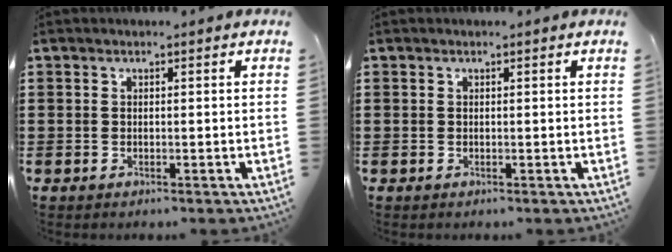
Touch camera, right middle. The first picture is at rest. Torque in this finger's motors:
{"motor_torque": [0.00, 0.00, 0.00, -0.01]}